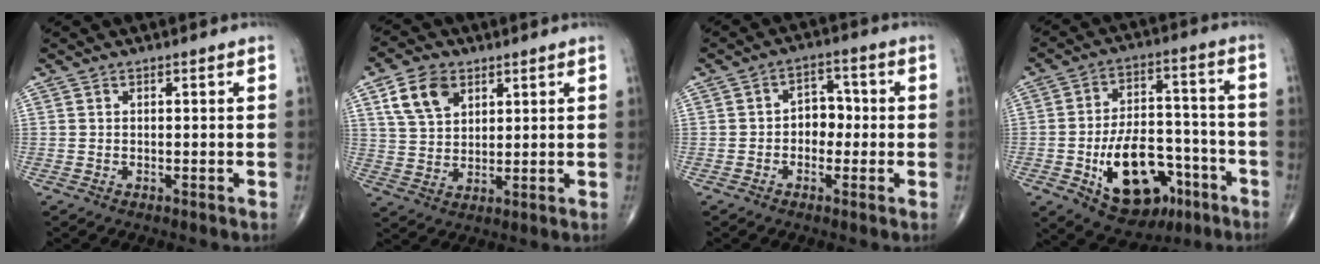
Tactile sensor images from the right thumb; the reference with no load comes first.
{"total": 8.7, "force": [4.2, 5.8, 5.0], "torque": [-0.077, -0.012, 0.083]}
{"total": 5.2, "force": [-0.6, 3.9, 3.4], "torque": [-0.021, 0.019, -0.019]}
{"total": 18.9, "force": [-7.6, 11.2, 13.3], "torque": [-0.177, 0.046, -0.105]}